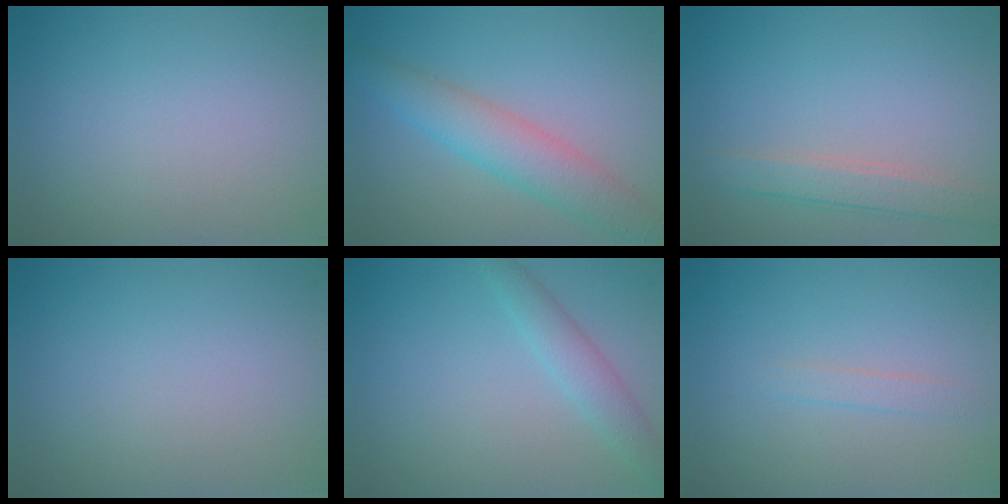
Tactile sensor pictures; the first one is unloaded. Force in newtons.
{"total": 4.5, "press": 4.5, "slide": 0.2}
{"total": 2.6, "press": 2.6, "slide": 0.1}
{"total": 0.0}
{"total": 2.4, "press": 2.4, "slide": 0.0}
{"total": 0.9, "press": 0.8, "slide": 0.1}